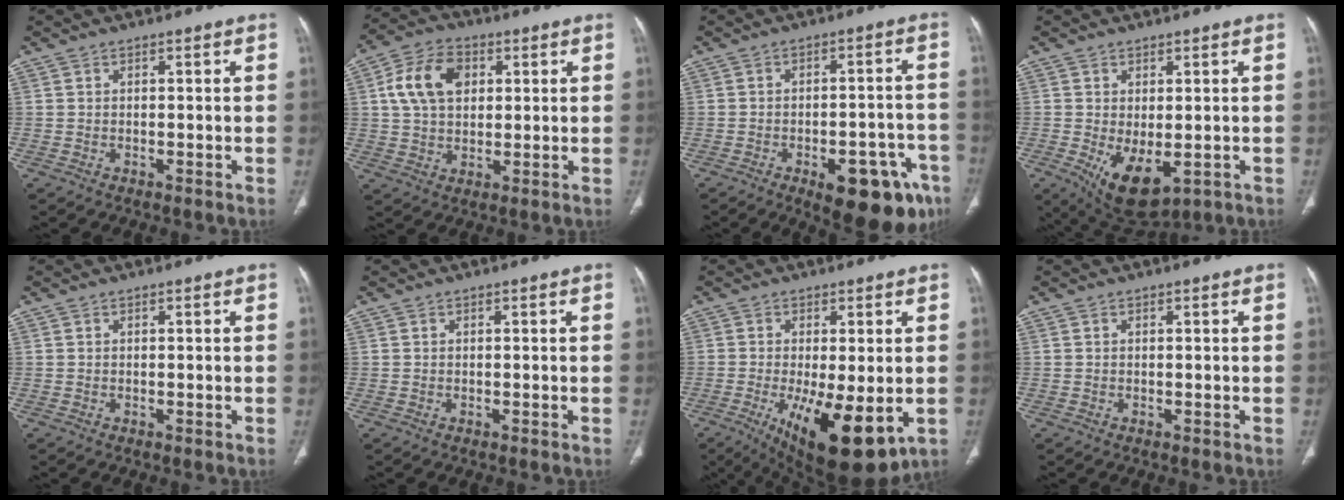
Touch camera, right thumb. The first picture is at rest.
{"total": 11.4, "force": [3.0, 7.8, 7.8], "torque": [-0.130, 0.008, 0.049]}
{"total": 17.0, "force": [-8.3, 7.2, 13.0], "torque": [-0.111, 0.031, -0.095]}
{"total": 9.2, "force": [-2.4, 4.9, 7.4], "torque": [-0.112, -0.014, -0.017]}
{"total": 0.0}
{"total": 0.0}
{"total": 15.8, "force": [-4.6, 5.8, 13.9], "torque": [-0.204, -0.025, -0.052]}
{"total": 0.0}